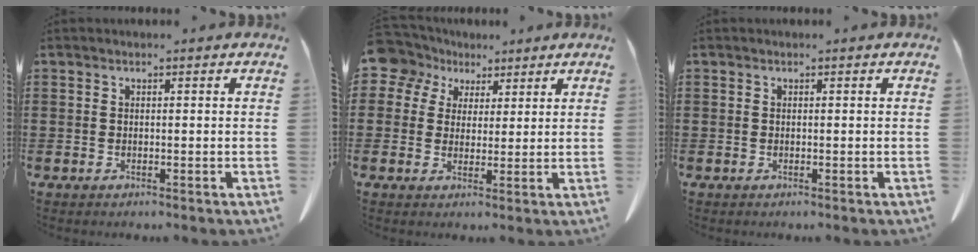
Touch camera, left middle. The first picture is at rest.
{"total": 6.4, "force": [3.8, 4.9, 1.6], "torque": [-0.056, -0.001, 0.071]}
{"total": 0.0}